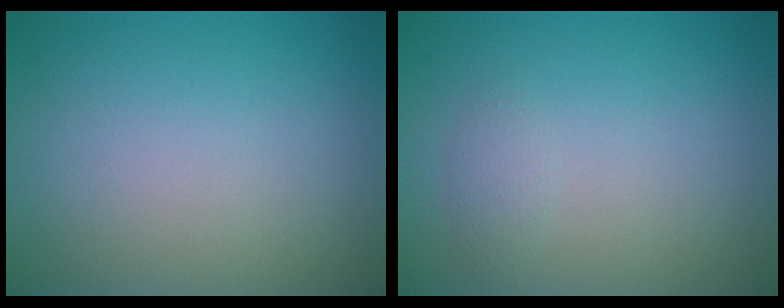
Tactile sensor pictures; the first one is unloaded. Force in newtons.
{"total": 0.9, "press": 0.9, "slide": 0.0}